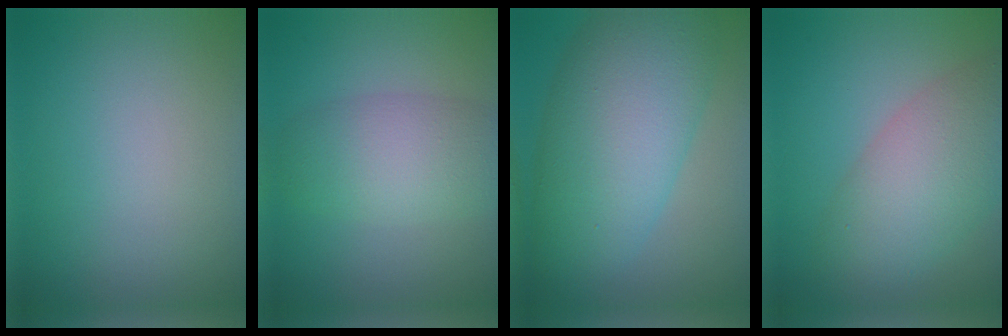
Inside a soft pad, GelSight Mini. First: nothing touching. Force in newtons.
{"total": 5.6, "press": 5.6, "slide": 0.2}
{"total": 10.5, "press": 10.5, "slide": 0.2}
{"total": 6.9, "press": 6.9, "slide": 0.5}